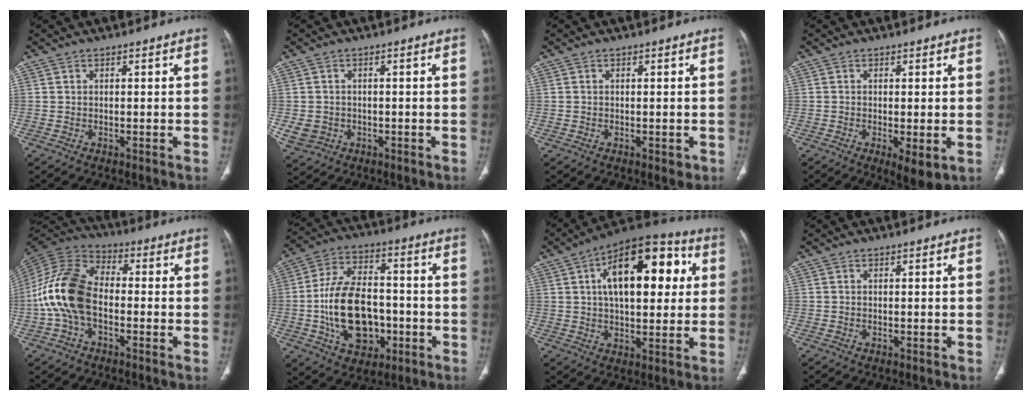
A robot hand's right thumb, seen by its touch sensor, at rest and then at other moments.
{"total": 4.2, "force": [-0.9, 3.7, 1.6], "torque": [-0.031, 0.004, -0.006]}
{"total": 1.2, "force": [-0.4, 0.7, 0.9], "torque": [-0.009, -0.002, -0.004]}
{"total": 4.8, "force": [-1.3, 1.5, 4.4], "torque": [-0.073, -0.016, -0.019]}
{"total": 14.9, "force": [-2.5, 9.3, 11.5], "torque": [-0.234, 0.036, -0.054]}
{"total": 17.9, "force": [-3.6, 11.5, 13.2], "torque": [-0.211, 0.025, -0.054]}
{"total": 20.6, "force": [4.9, 10.5, 17.1], "torque": [-0.220, 0.018, 0.065]}
{"total": 0.0}